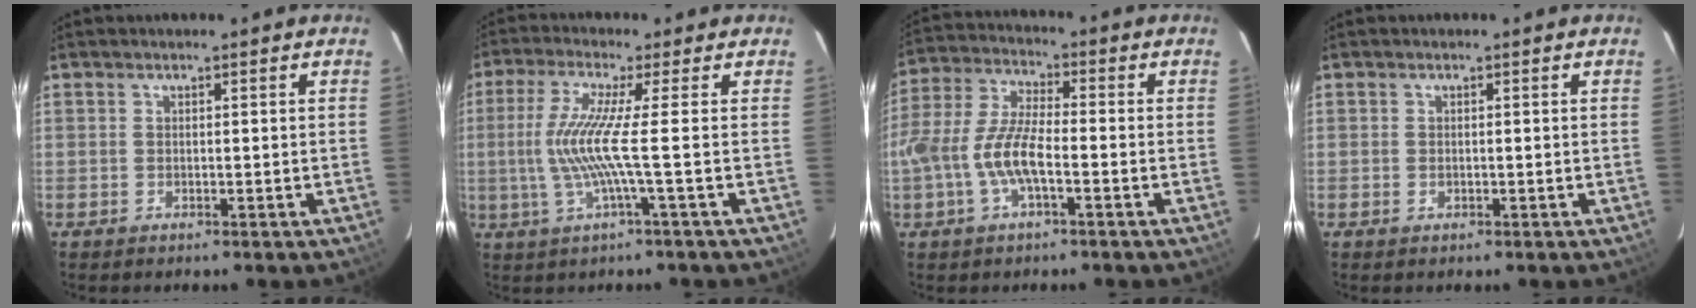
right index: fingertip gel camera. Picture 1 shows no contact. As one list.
[{"total": 8.0, "force": [-0.9, -2.0, 7.7], "torque": [-0.160, -0.007, -0.013]}, {"total": 10.6, "force": [-3.2, 3.5, 9.5], "torque": [-0.208, 0.004, -0.065]}, {"total": 0.6, "force": [-0.1, 0.5, 0.3], "torque": [-0.003, -0.001, 0.000]}]